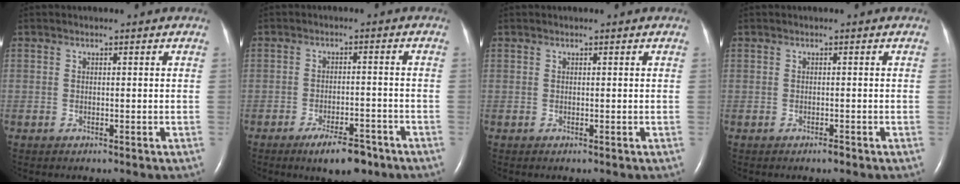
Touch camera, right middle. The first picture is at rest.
{"total": 6.7, "force": [-4.8, 2.0, 4.2], "torque": [-0.073, -0.004, -0.071]}
{"total": 0.0}
{"total": 0.8, "force": [-0.6, 0.1, 0.4], "torque": [-0.007, -0.001, -0.009]}